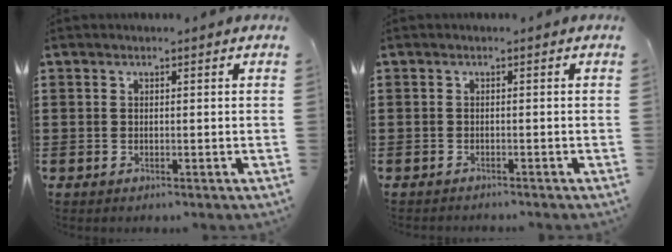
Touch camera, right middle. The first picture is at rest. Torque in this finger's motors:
{"motor_torque": [0.27, -0.20, 0.01, 0.03]}